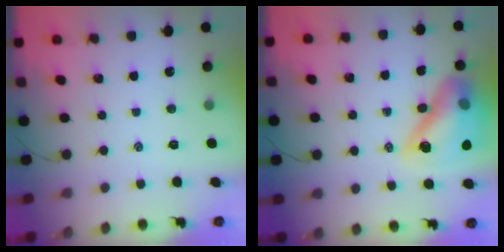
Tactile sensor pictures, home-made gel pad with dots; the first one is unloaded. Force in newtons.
{"total": 18.0, "press": 17.4, "slide": 4.6}